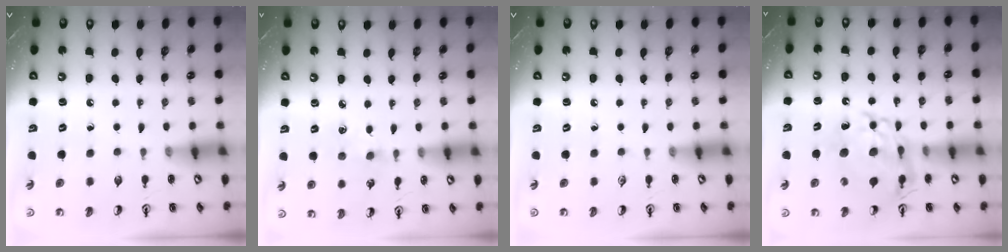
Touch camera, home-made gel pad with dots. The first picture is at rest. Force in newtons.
{"total": 5.4, "press": 5.4, "slide": 0.7}
{"total": 0.0}
{"total": 13.8, "press": 13.8, "slide": 1.4}